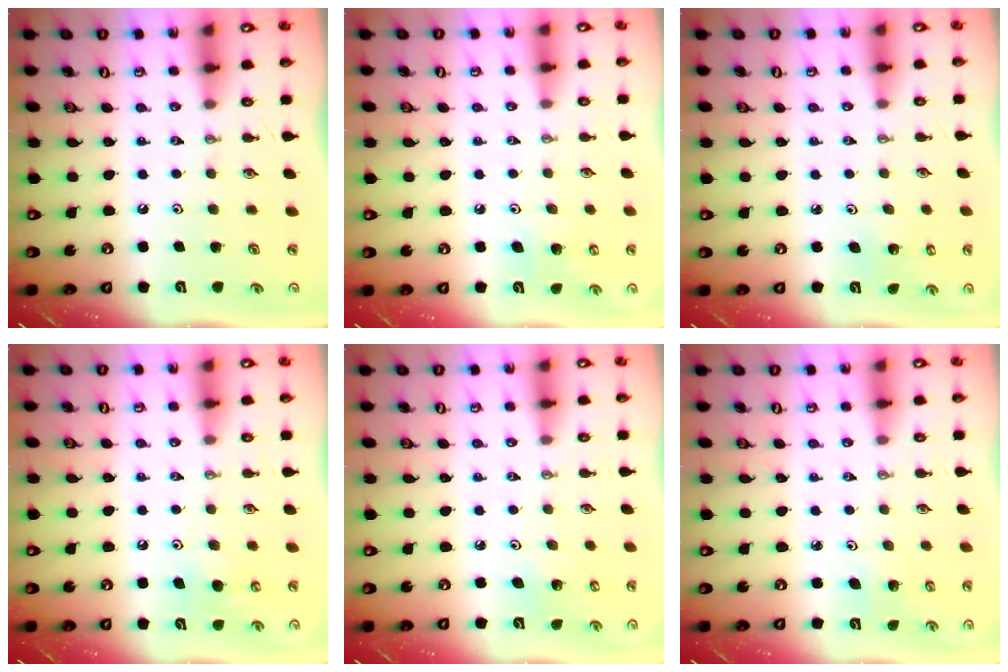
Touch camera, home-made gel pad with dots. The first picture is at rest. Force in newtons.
{"total": 5.3, "press": 4.9, "slide": 1.9}
{"total": 1.8, "press": 1.8, "slide": 0.1}
{"total": 8.8, "press": 8.6, "slide": 1.5}
{"total": 4.2, "press": 4.0, "slide": 1.1}
{"total": 2.9, "press": 2.8, "slide": 0.8}